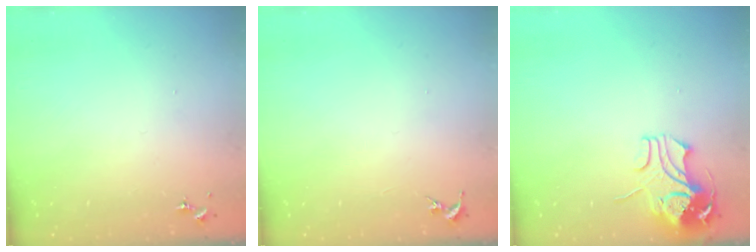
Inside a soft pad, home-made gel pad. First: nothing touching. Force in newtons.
{"total": 0.0}
{"total": 9.9, "press": 9.7, "slide": 1.7}